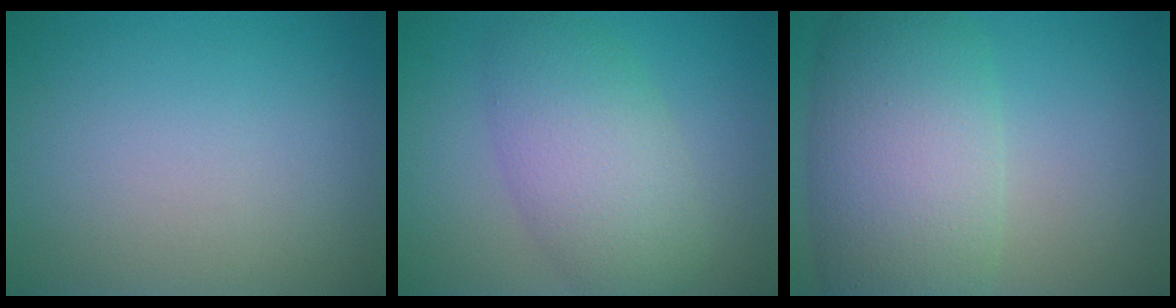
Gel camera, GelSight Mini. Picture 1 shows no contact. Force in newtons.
{"total": 6.2, "press": 6.2, "slide": 0.3}
{"total": 9.9, "press": 9.9, "slide": 0.1}